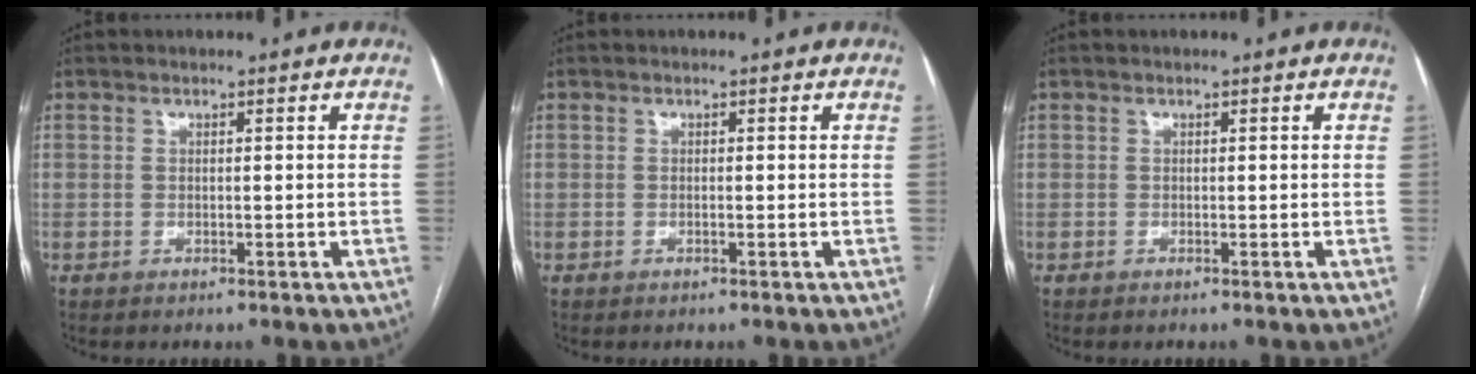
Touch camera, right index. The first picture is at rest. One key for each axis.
{"total": 0.0}
{"total": 0.0}